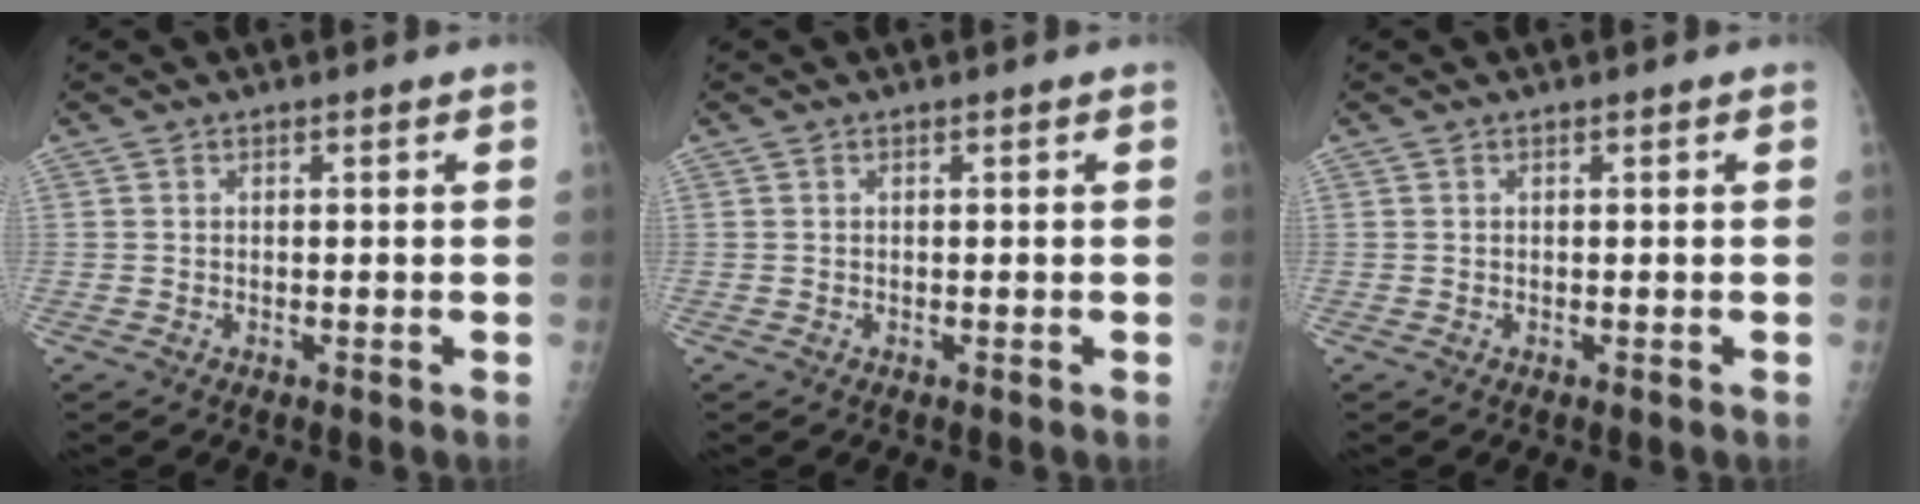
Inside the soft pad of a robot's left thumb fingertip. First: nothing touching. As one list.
[{"total": 0.0}, {"total": 0.0}]